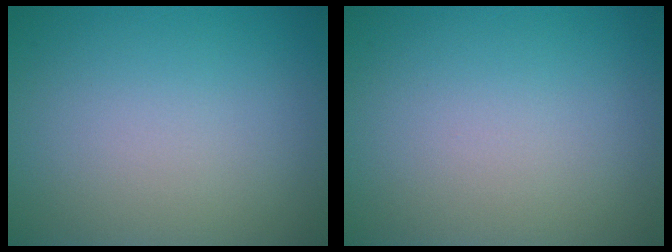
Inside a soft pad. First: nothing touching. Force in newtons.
{"total": 0.0}